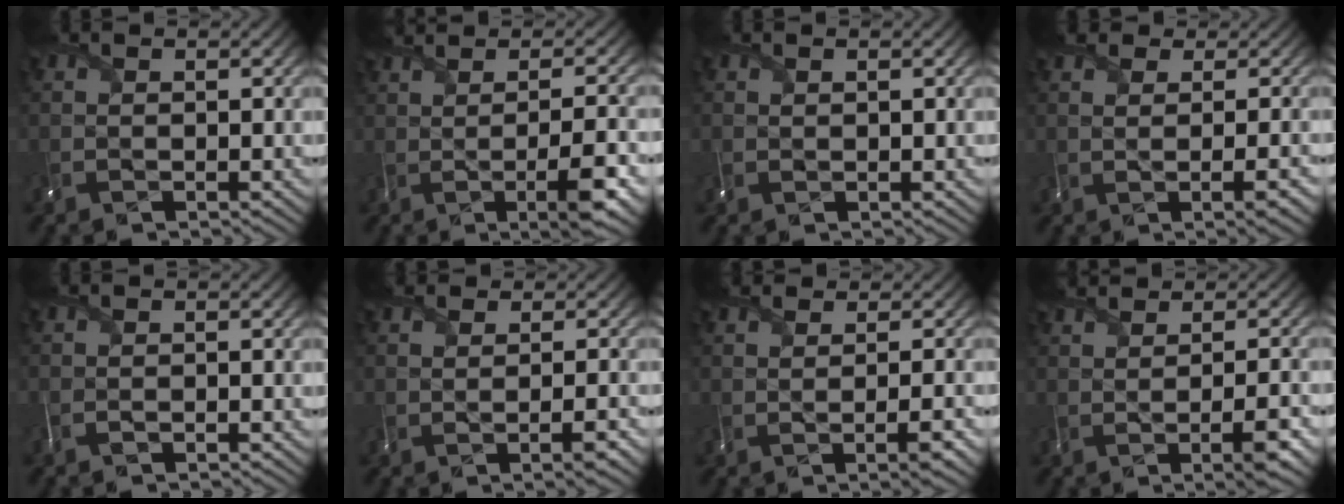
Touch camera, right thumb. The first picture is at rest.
{"total": 5.9, "force": [-0.8, 0.6, 5.8], "torque": [-0.070, 0.017, -0.015]}
{"total": 0.0}
{"total": 5.4, "force": [2.4, 1.9, 4.5], "torque": [-0.054, 0.031, 0.014]}
{"total": 1.2, "force": [-1.0, -0.4, -0.4], "torque": [0.010, 0.000, -0.021]}
{"total": 2.7, "force": [0.4, 0.7, 2.6], "torque": [-0.027, 0.013, -0.014]}
{"total": 3.4, "force": [0.8, 0.9, 3.2], "torque": [-0.031, 0.017, -0.008]}
{"total": 3.7, "force": [0.2, 0.5, 3.7], "torque": [-0.043, 0.014, -0.002]}